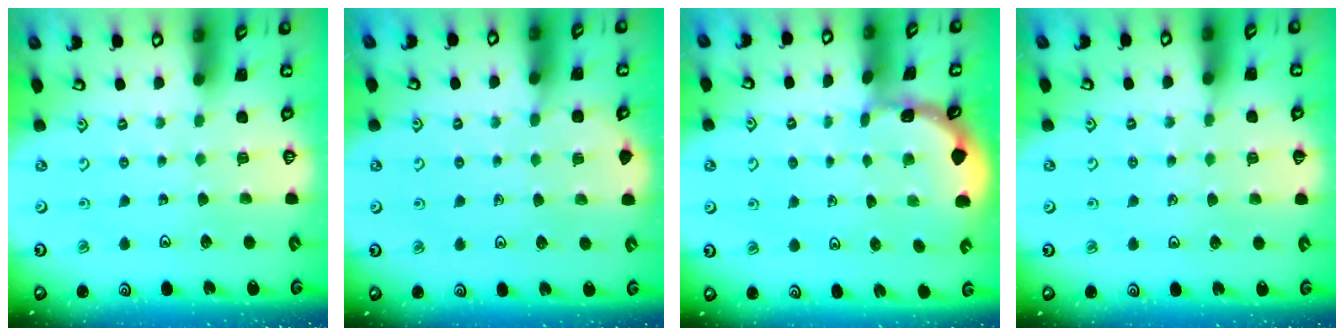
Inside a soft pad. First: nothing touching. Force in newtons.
{"total": 4.6, "press": 4.6, "slide": 0.6}
{"total": 1.2, "press": 1.1, "slide": 0.1}
{"total": 3.3, "press": 3.3, "slide": 0.5}